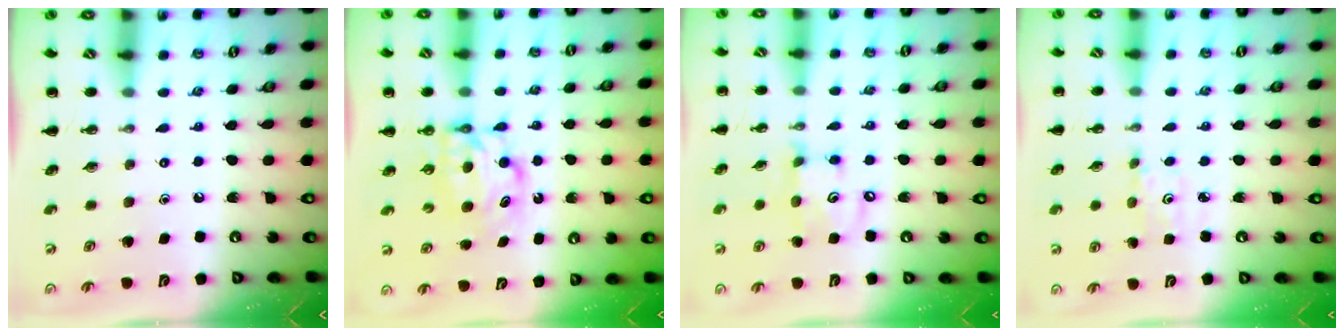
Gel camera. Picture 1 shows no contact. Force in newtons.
{"total": 6.4, "press": 6.4, "slide": 0.2}
{"total": 7.3, "press": 7.3, "slide": 0.6}
{"total": 2.6, "press": 2.5, "slide": 0.8}